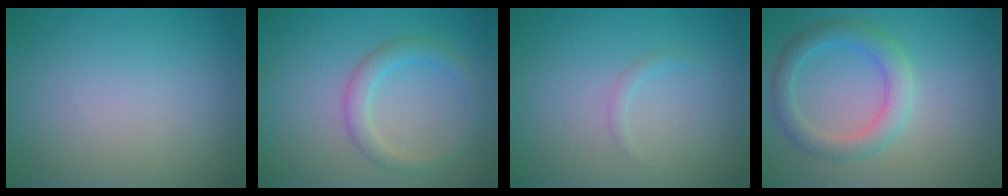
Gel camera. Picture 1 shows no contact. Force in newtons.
{"total": 2.4, "press": 2.4, "slide": 0.1}
{"total": 0.7, "press": 0.7, "slide": 0.1}
{"total": 3.3, "press": 3.3, "slide": 0.1}